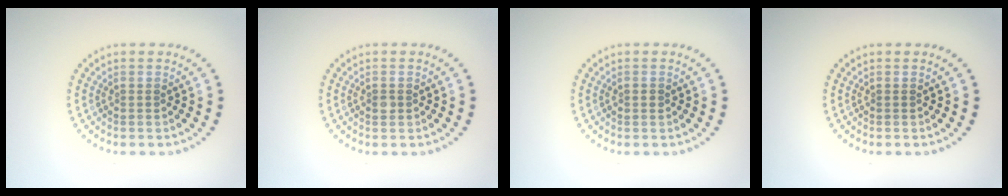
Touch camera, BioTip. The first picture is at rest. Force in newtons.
{"total": 0.9, "press": 0.9, "slide": 0.0}
{"total": 0.9, "press": 0.8, "slide": 0.2}
{"total": 0.0}